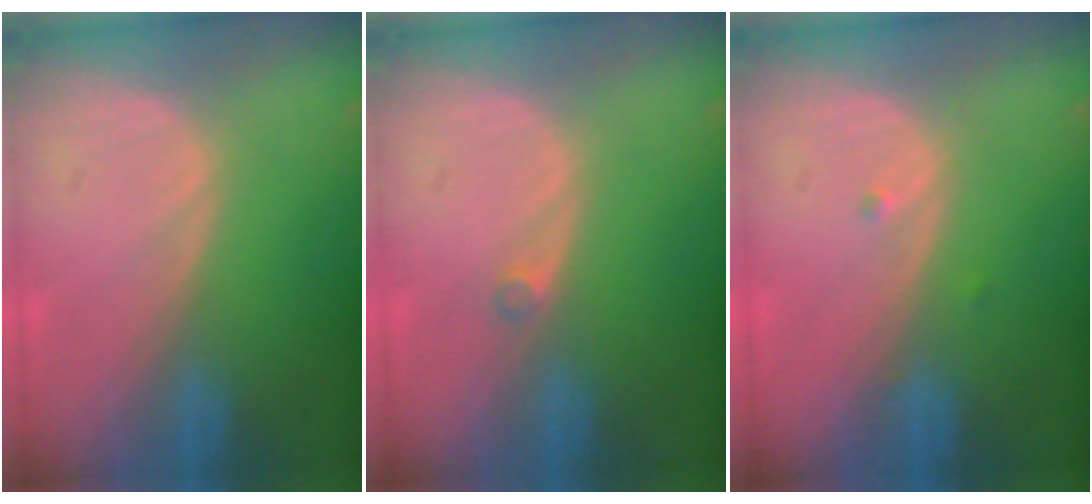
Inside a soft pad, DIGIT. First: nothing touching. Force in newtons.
{"total": 1.0, "press": 0.9, "slide": 0.5}
{"total": 0.9, "press": 0.7, "slide": 0.5}